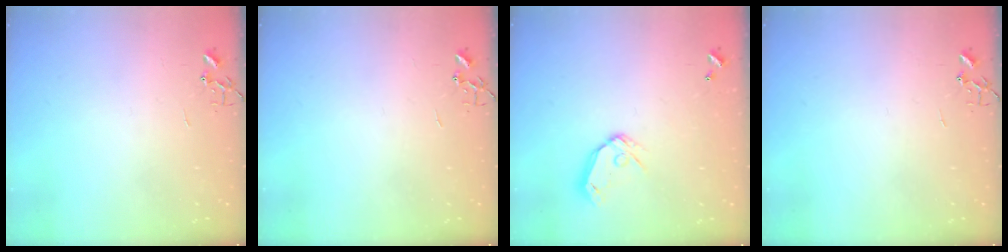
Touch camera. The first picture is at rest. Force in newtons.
{"total": 0.0}
{"total": 8.9, "press": 8.8, "slide": 1.2}
{"total": 0.0}